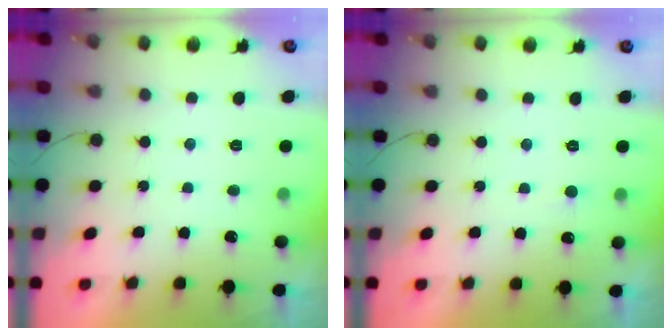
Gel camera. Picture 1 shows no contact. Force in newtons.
{"total": 2.9, "press": 2.9, "slide": 0.3}